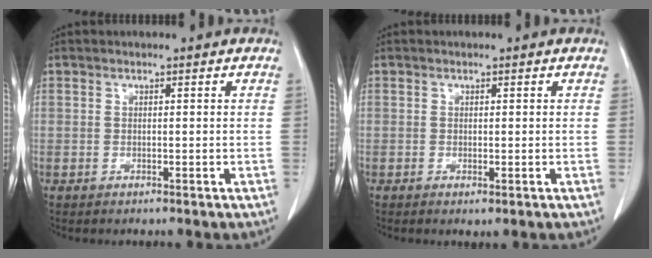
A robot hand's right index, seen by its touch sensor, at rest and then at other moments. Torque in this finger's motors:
{"motor_torque": [0.03, 0.11, 0.10, 0.02]}